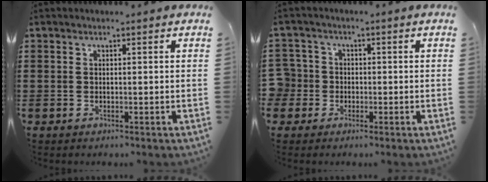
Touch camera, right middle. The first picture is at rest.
{"total": 3.8, "force": [-0.9, 3.7, 0.4], "torque": [-0.040, 0.003, -0.028]}